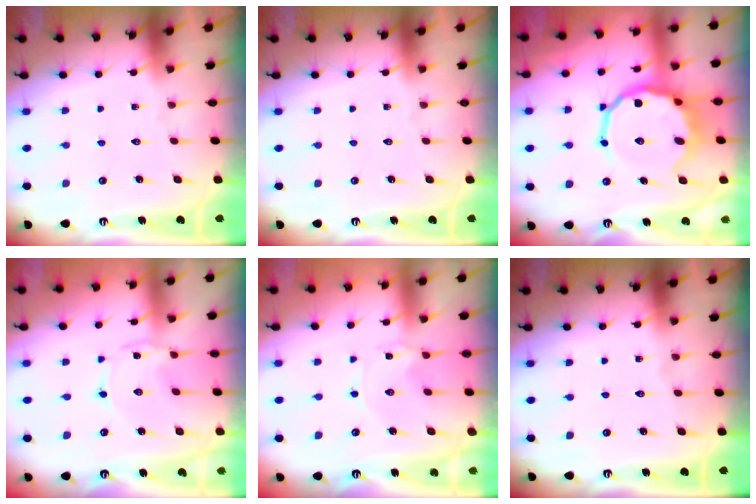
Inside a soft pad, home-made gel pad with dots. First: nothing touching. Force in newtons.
{"total": 0.0}
{"total": 13.5, "press": 13.0, "slide": 3.8}
{"total": 0.6, "press": 0.6, "slide": 0.1}
{"total": 0.7, "press": 0.7, "slide": 0.1}
{"total": 0.0}